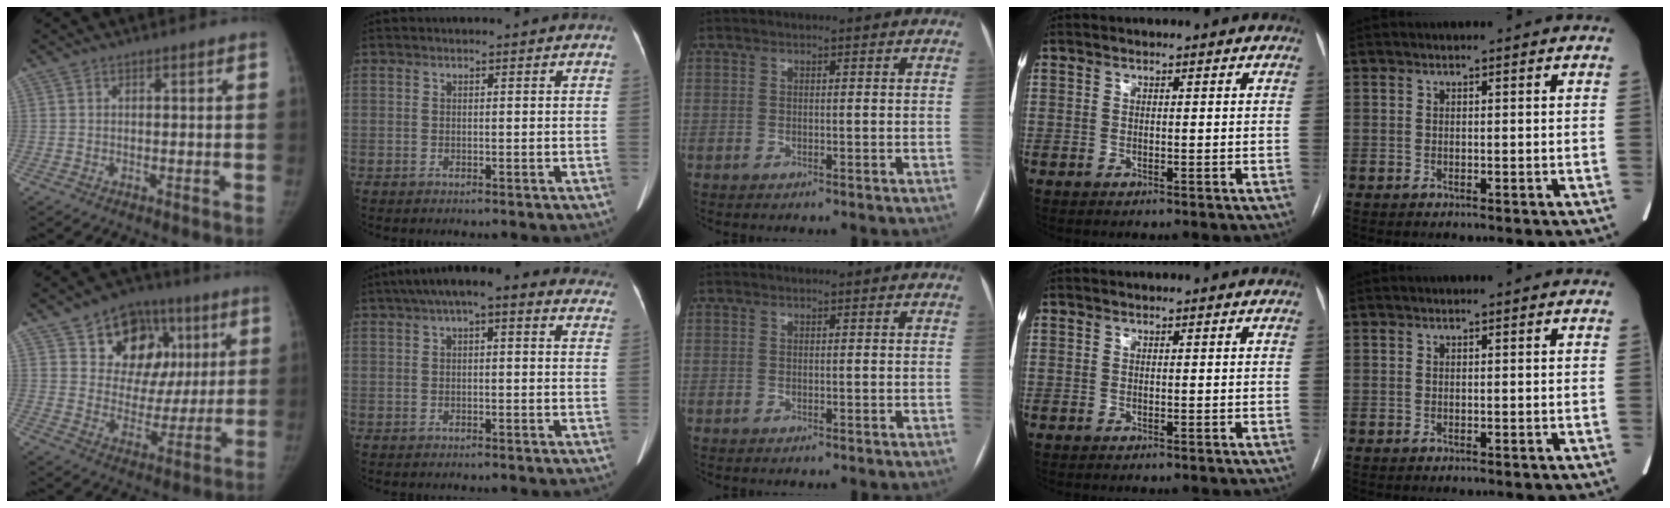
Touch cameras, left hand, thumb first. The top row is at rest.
{"thumb": {"total": 18.1, "force": [7.4, 13.5, 9.5], "torque": [-0.081, 0.000, 0.120]}, "index": {"total": 11.1, "force": [7.0, 3.4, 7.8], "torque": [-0.108, 0.049, 0.085]}}